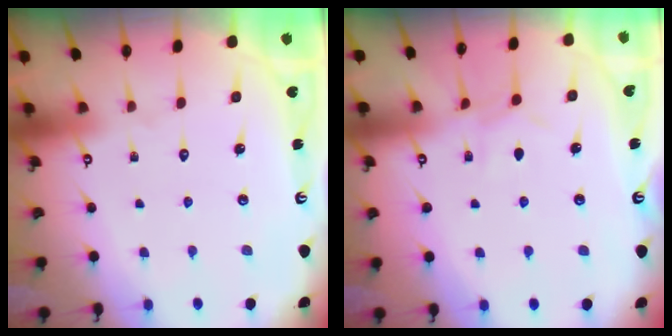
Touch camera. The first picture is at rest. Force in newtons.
{"total": 4.6, "press": 4.5, "slide": 0.5}